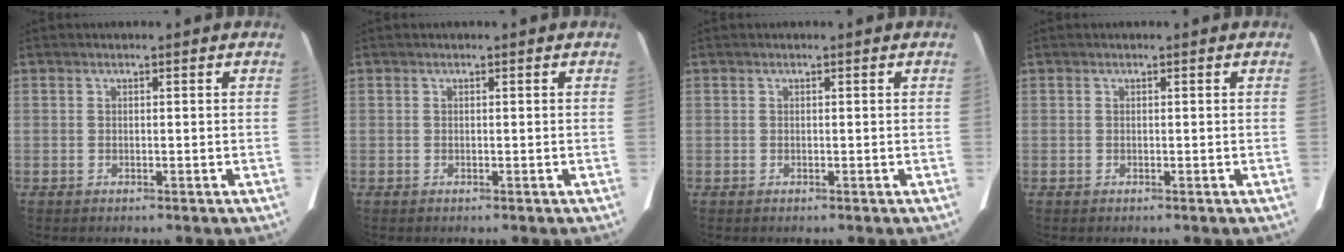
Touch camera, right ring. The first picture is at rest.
{"total": 0.0}
{"total": 0.0}
{"total": 0.0}